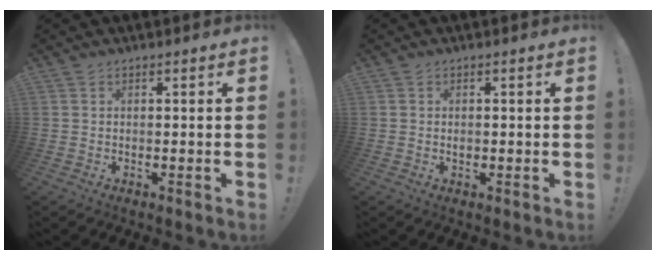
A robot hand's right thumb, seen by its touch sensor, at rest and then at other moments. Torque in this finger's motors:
{"motor_torque": [-0.12, 0.00, 0.05, -0.07, 0.00]}